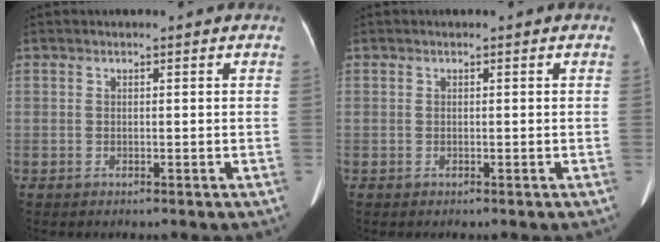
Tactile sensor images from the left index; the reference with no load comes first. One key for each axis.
{"total": 0.0}